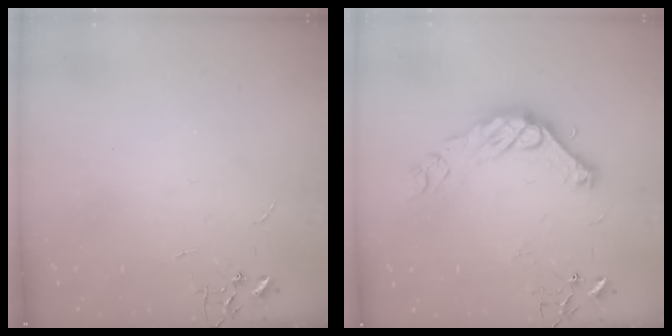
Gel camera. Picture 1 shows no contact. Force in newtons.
{"total": 14.2, "press": 14.2, "slide": 1.2}